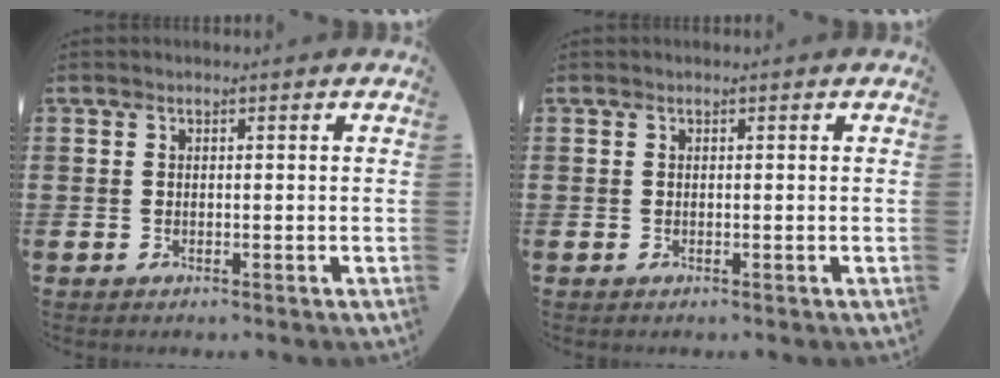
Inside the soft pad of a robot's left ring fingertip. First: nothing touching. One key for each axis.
{"total": 0.0}